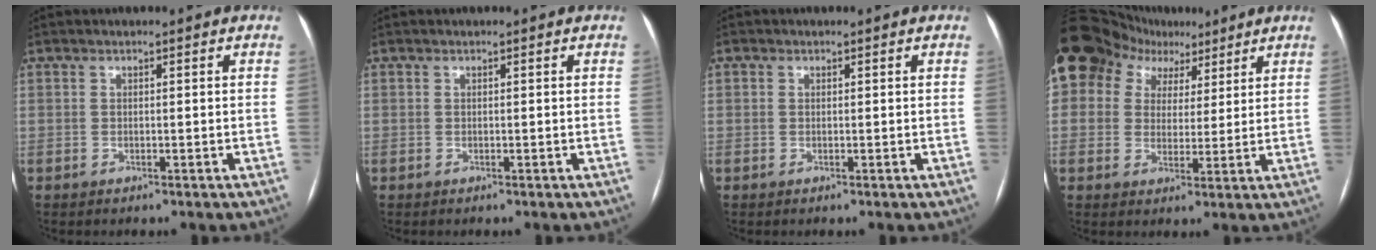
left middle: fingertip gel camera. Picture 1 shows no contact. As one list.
[{"total": 0.0}, {"total": 0.0}, {"total": 16.6, "force": [9.6, 12.1, 6.1], "torque": [-0.147, 0.073, 0.168]}]